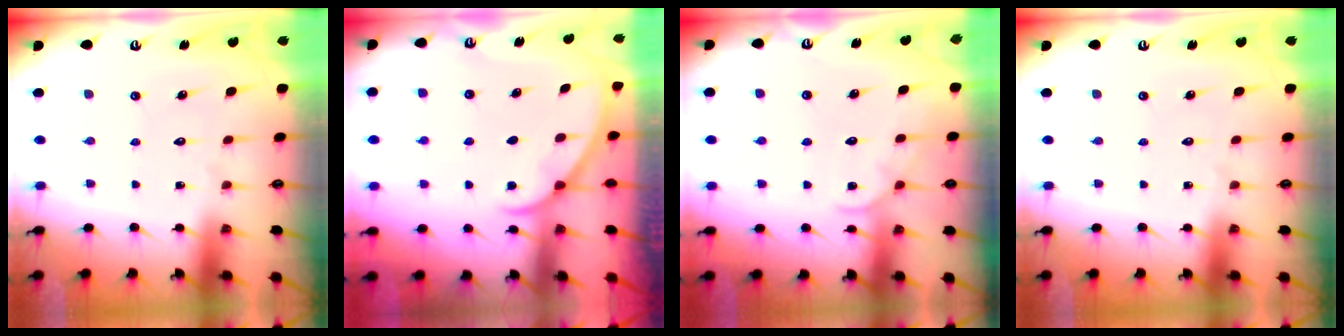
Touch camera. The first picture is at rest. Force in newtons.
{"total": 2.1, "press": 2.0, "slide": 0.3}
{"total": 4.6, "press": 4.6, "slide": 0.5}
{"total": 0.0}